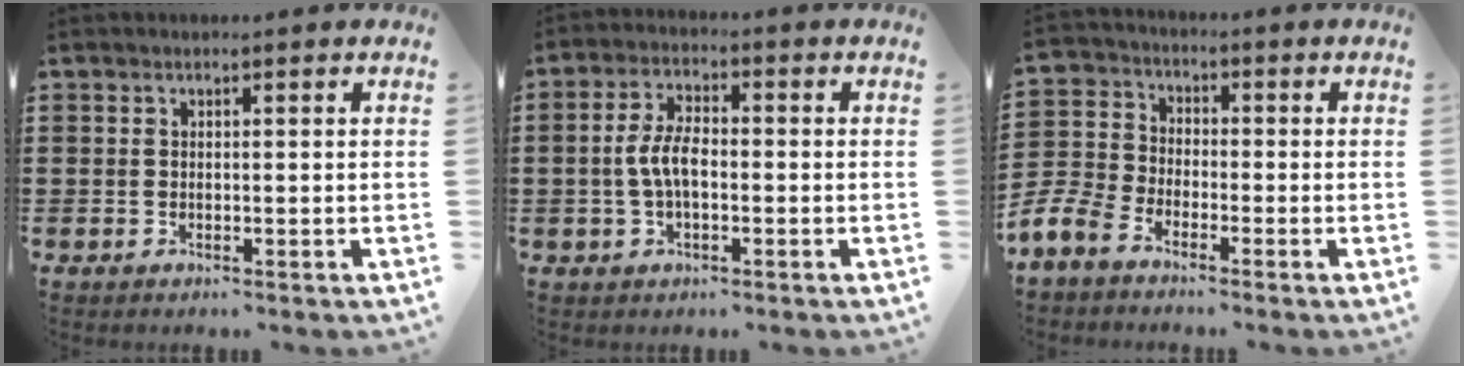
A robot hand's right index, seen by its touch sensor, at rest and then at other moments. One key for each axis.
{"total": 5.4, "fx": -0.8, "fy": 2.5, "fz": 4.7, "tx": -0.106, "ty": -0.001, "tz": -0.019}
{"total": 5.4, "fx": -4.4, "fy": 2.6, "fz": 1.8, "tx": -0.077, "ty": -0.007, "tz": -0.100}